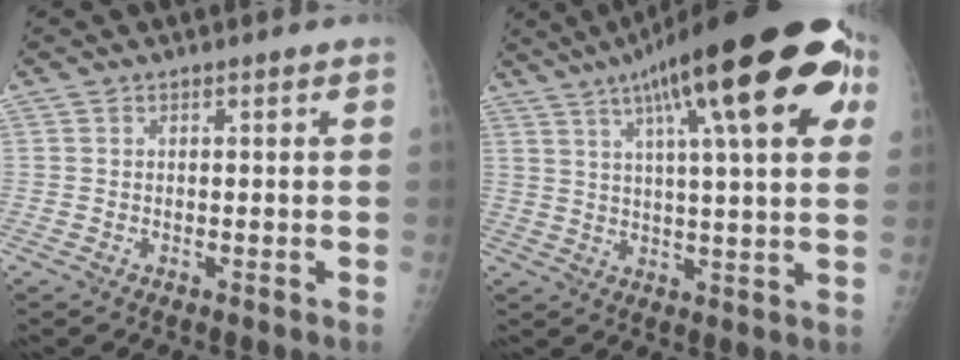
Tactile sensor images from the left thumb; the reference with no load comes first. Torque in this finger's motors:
{"motor_torque": [2.42, 1.21, 2.60, -0.17, 0.31]}